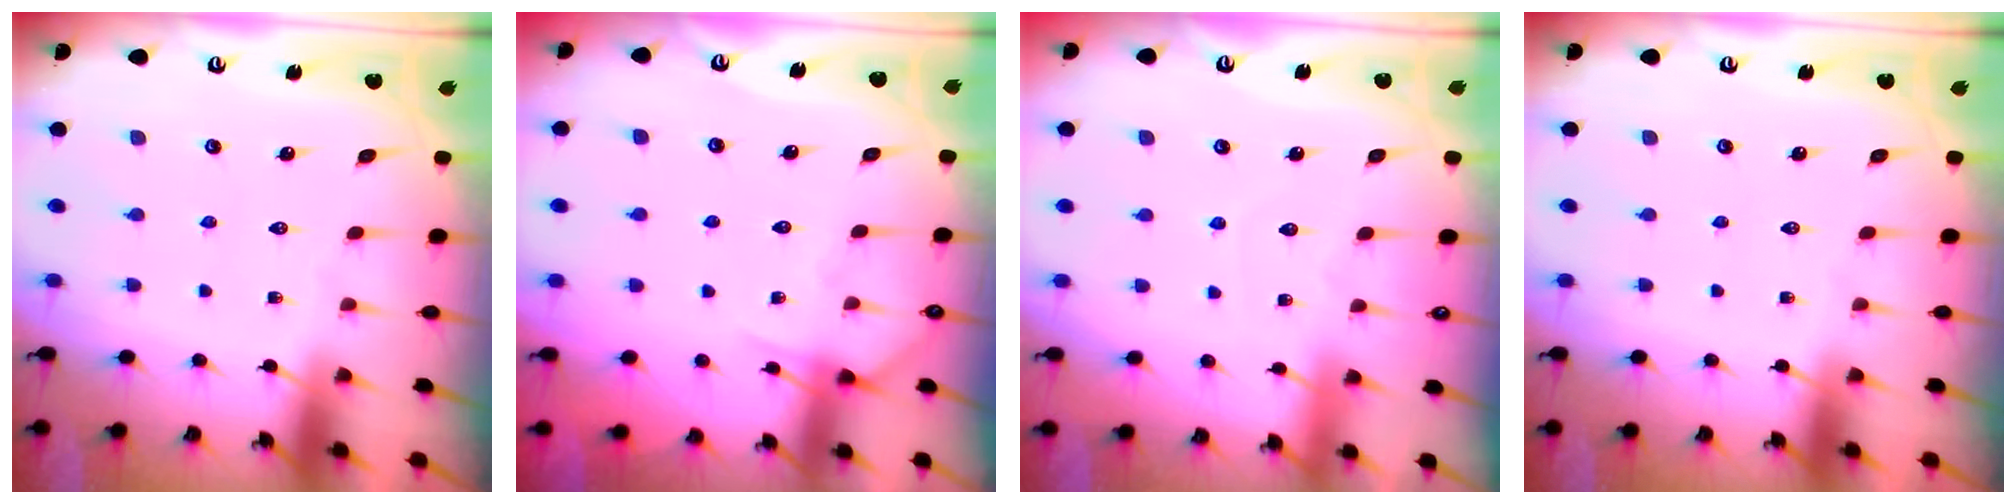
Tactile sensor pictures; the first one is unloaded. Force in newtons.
{"total": 6.0, "press": 5.9, "slide": 0.7}
{"total": 2.9, "press": 2.9, "slide": 0.3}
{"total": 0.0}